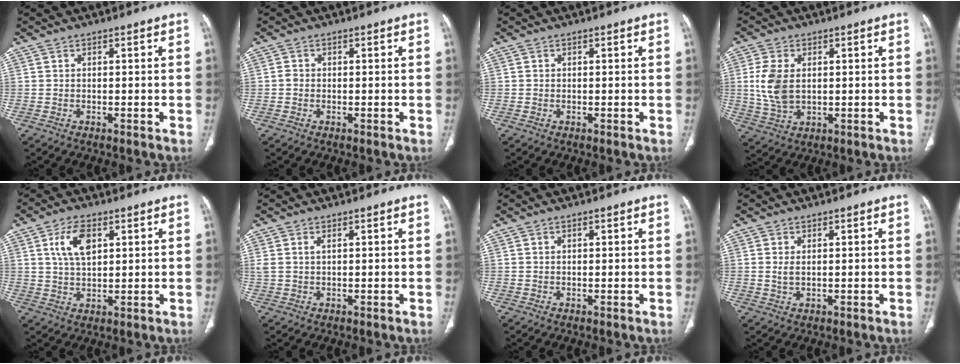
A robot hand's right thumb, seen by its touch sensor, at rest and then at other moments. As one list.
[{"total": 0.9, "force": [-0.2, 0.8, 0.4], "torque": [-0.004, 0.003, -0.006]}, {"total": 0.0}, {"total": 8.5, "force": [0.9, 5.4, 6.5], "torque": [-0.135, -0.003, 0.026]}, {"total": 7.3, "force": [2.7, 3.9, 5.5], "torque": [-0.098, -0.007, 0.055]}, {"total": 1.6, "force": [0.7, 0.7, 1.2], "torque": [-0.037, 0.012, 0.023]}, {"total": 0.5, "force": [0.3, 0.3, 0.4], "torque": [-0.006, 0.000, 0.005]}, {"total": 1.8, "force": [0.4, 0.9, 1.5], "torque": [-0.030, -0.003, 0.013]}]